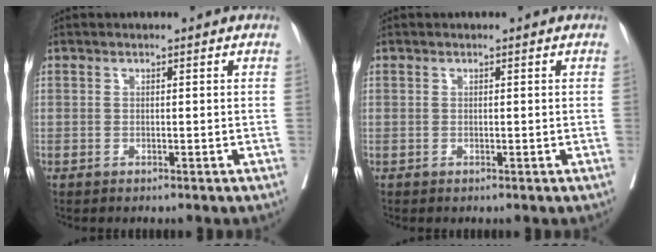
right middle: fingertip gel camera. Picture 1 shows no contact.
{"total": 0.0}